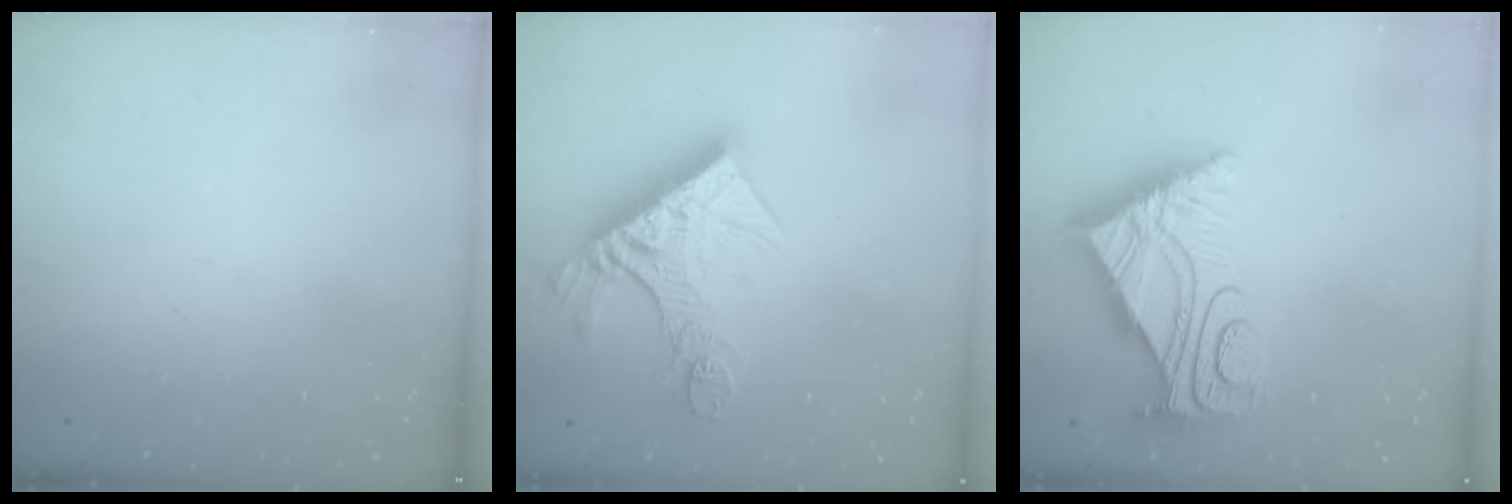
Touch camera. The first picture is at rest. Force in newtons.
{"total": 18.6, "press": 18.5, "slide": 2.1}
{"total": 8.9, "press": 8.8, "slide": 0.9}